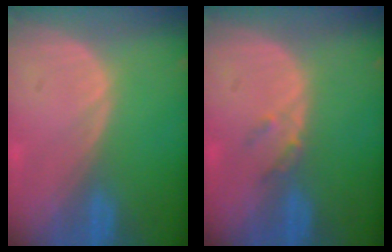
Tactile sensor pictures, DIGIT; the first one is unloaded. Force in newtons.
{"total": 1.8, "press": 1.6, "slide": 0.8}